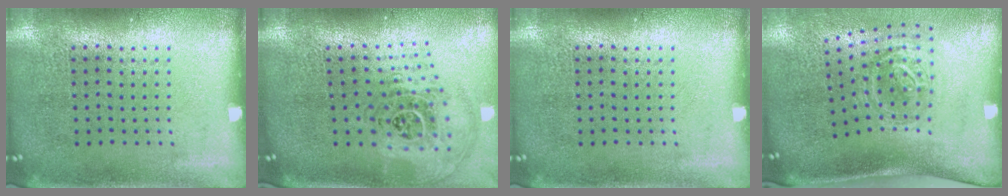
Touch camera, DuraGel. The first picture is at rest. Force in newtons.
{"total": 1.7, "press": 1.4, "slide": 1.0}
{"total": 0.0}
{"total": 1.8, "press": 1.2, "slide": 1.3}